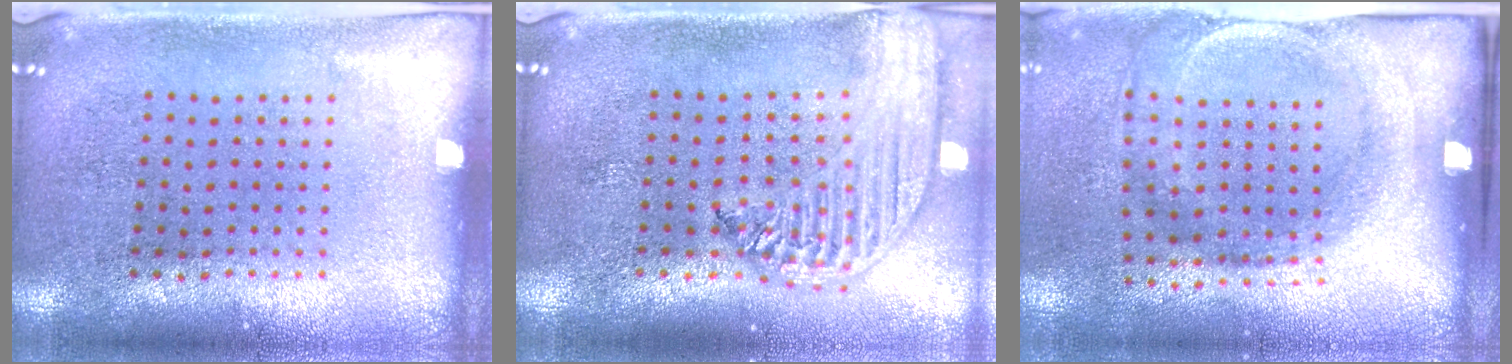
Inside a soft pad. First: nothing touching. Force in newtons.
{"total": 2.6, "press": 2.2, "slide": 1.4}
{"total": 1.9, "press": 1.2, "slide": 1.5}